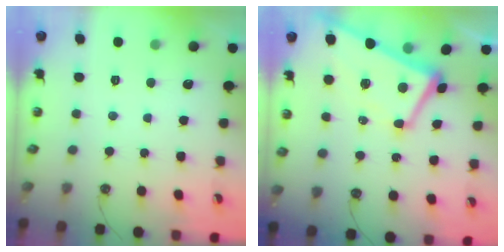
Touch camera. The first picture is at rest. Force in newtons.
{"total": 2.0, "press": 1.7, "slide": 1.1}